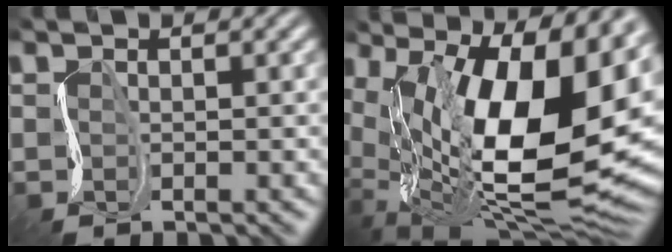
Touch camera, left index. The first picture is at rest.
{"total": 17.0, "force": [1.6, 7.8, 15.0], "torque": [-0.213, -0.022, 0.034]}